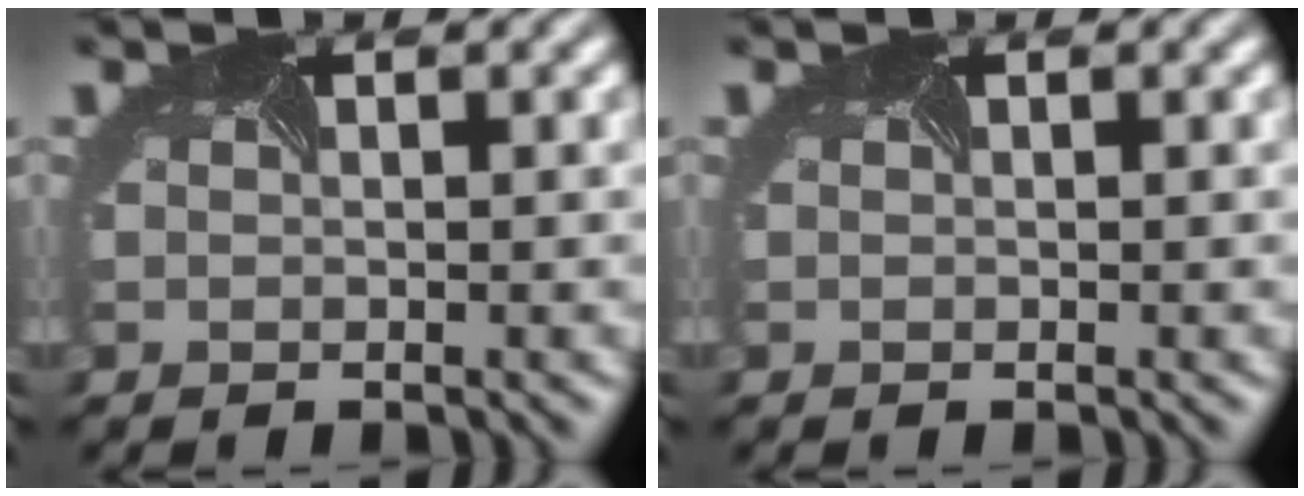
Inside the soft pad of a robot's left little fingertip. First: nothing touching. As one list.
[{"total": 0.0}]